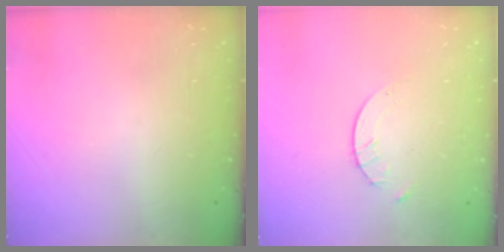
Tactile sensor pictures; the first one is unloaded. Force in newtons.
{"total": 2.1, "press": 2.1, "slide": 0.3}